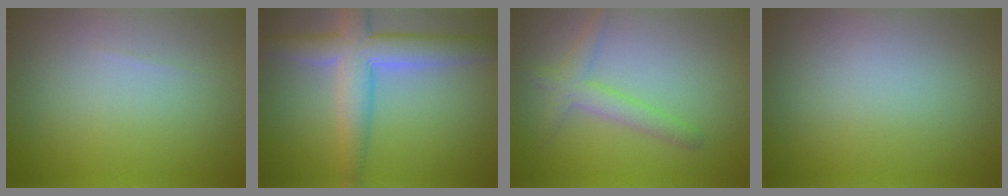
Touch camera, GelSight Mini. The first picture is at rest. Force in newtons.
{"total": 6.1, "press": 6.1, "slide": 0.3}
{"total": 2.0, "press": 2.0, "slide": 0.1}
{"total": 0.0}